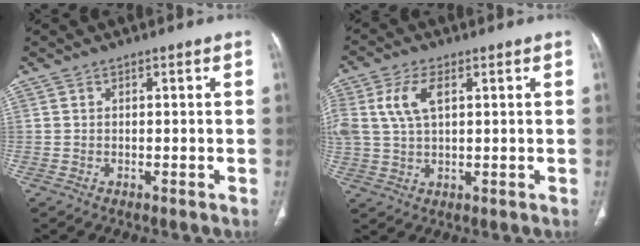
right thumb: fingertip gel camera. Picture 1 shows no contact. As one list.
[{"total": 7.7, "force": [2.3, 4.1, 6.1], "torque": [-0.137, 0.007, 0.049]}]